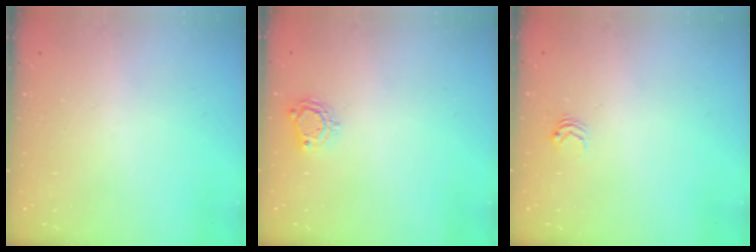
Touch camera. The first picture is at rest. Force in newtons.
{"total": 5.3, "press": 5.2, "slide": 0.5}
{"total": 2.9, "press": 2.8, "slide": 0.4}